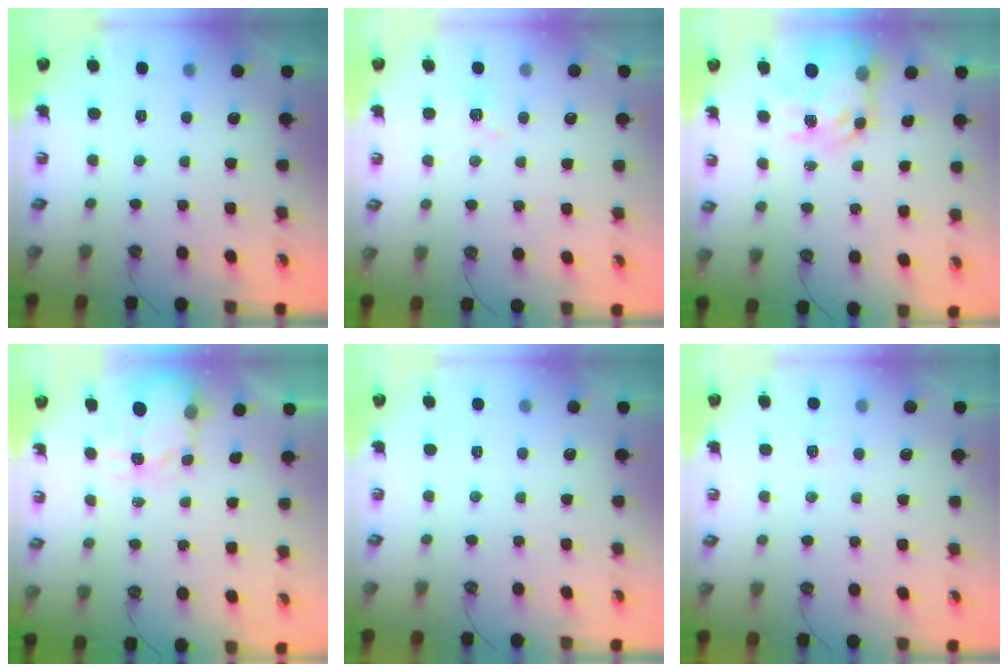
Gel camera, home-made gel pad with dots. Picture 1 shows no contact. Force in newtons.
{"total": 3.9, "press": 3.8, "slide": 0.6}
{"total": 10.4, "press": 10.4, "slide": 0.9}
{"total": 3.4, "press": 3.4, "slide": 0.3}
{"total": 0.0}
{"total": 2.5, "press": 2.4, "slide": 0.4}